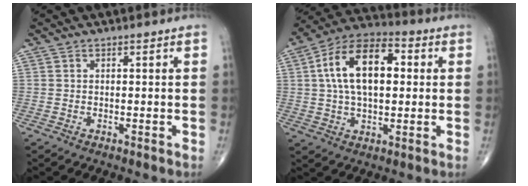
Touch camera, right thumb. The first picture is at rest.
{"total": 16.4, "force": [2.7, 9.0, 13.5], "torque": [-0.227, 0.023, 0.040]}